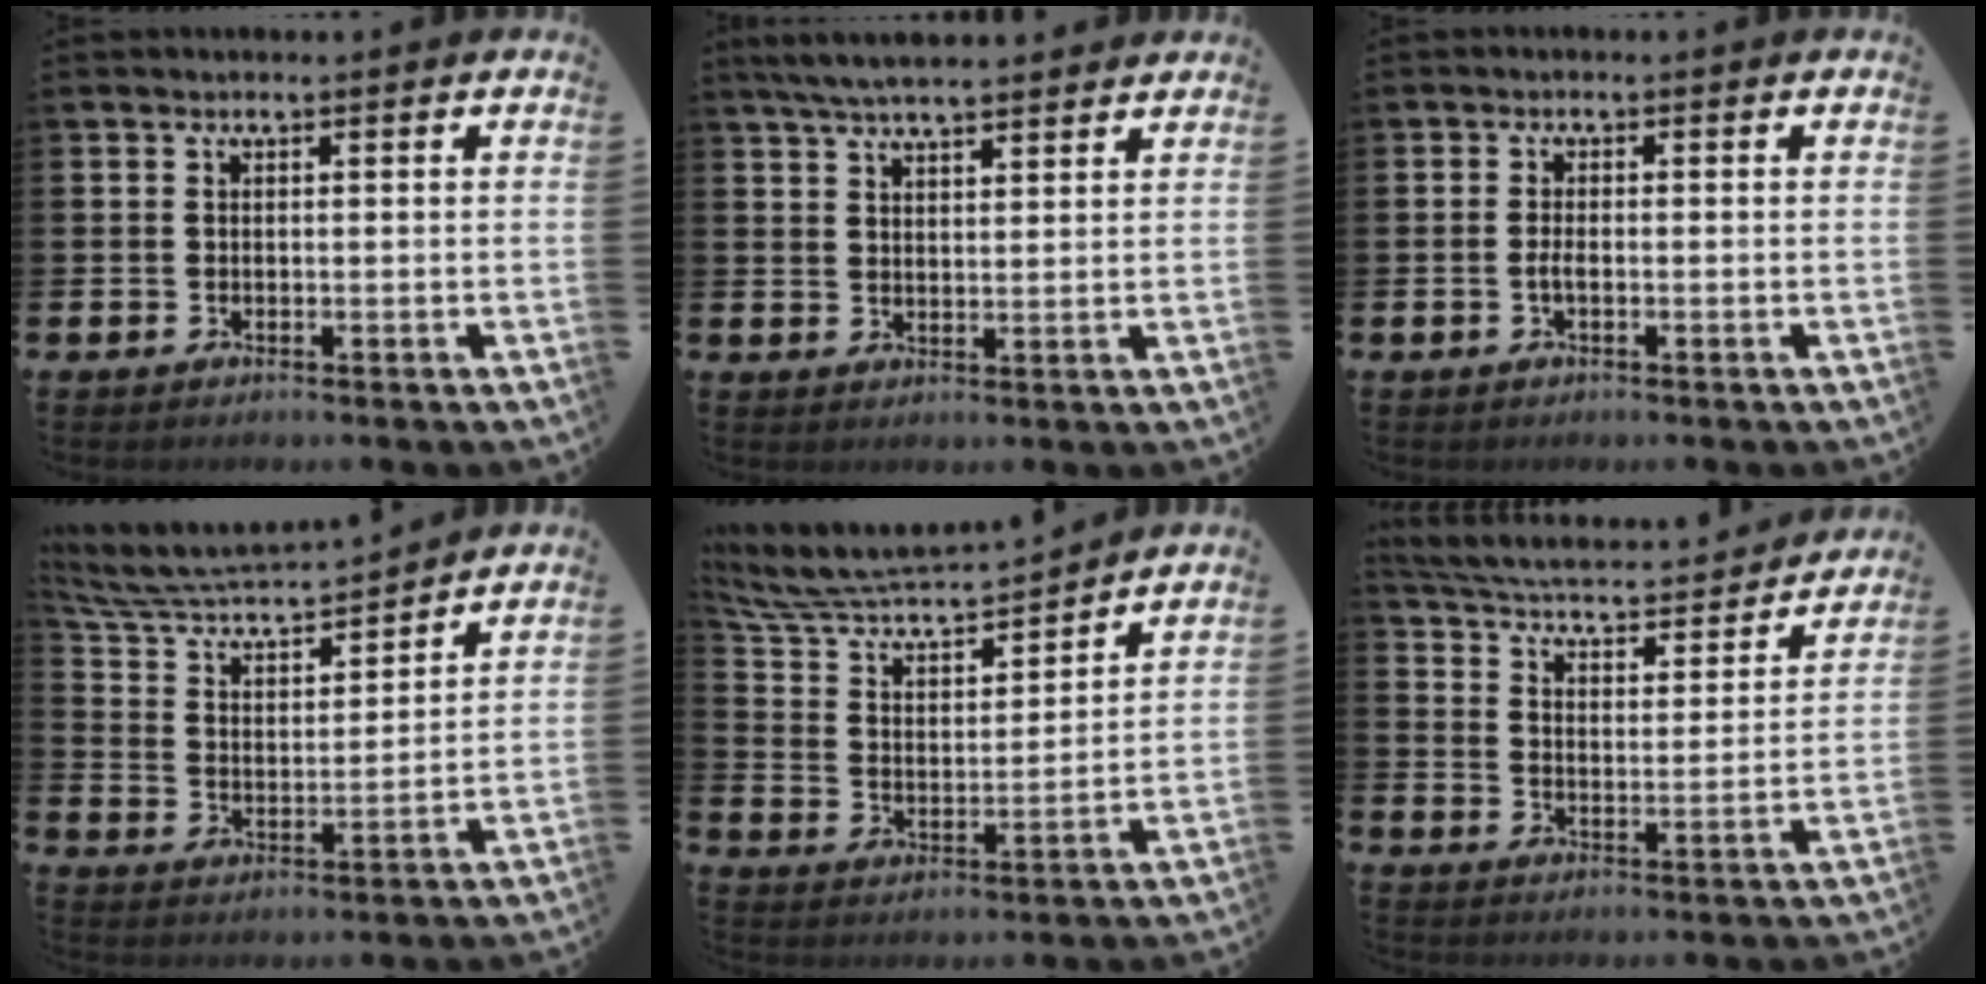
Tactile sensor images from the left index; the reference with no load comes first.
{"total": 5.4, "force": [5.0, 0.7, 1.7], "torque": [-0.053, -0.011, 0.095]}
{"total": 1.4, "force": [-0.5, 0.5, 1.2], "torque": [-0.024, 0.001, -0.009]}
{"total": 6.1, "force": [5.9, 1.2, 1.0], "torque": [-0.055, -0.050, 0.096]}
{"total": 7.4, "force": [7.1, 1.3, 1.3], "torque": [-0.065, -0.057, 0.122]}
{"total": 4.4, "force": [4.1, 0.9, 1.3], "torque": [-0.051, -0.039, 0.061]}